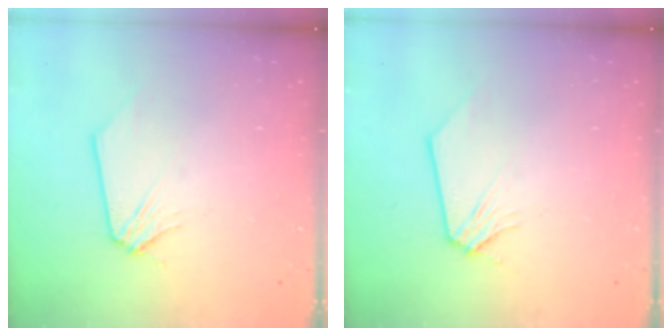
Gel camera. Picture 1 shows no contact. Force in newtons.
{"total": 0.0}